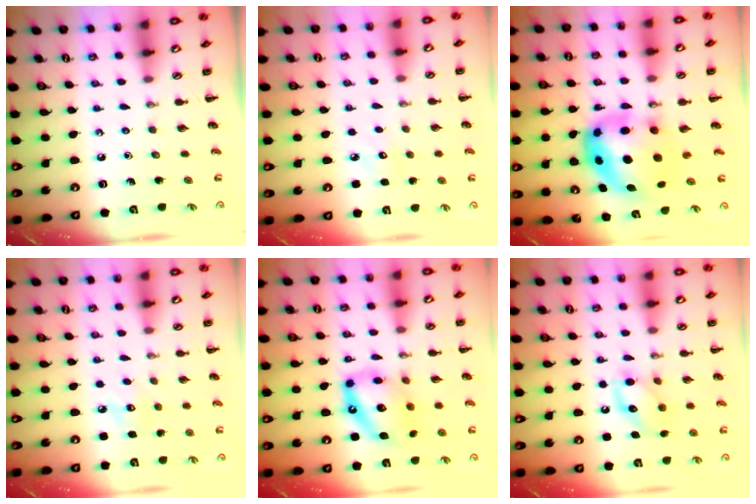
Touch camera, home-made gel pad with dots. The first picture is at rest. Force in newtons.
{"total": 5.7, "press": 5.4, "slide": 1.7}
{"total": 8.6, "press": 8.2, "slide": 2.5}
{"total": 6.8, "press": 6.6, "slide": 1.8}
{"total": 12.5, "press": 12.0, "slide": 3.4}
{"total": 12.0, "press": 11.9, "slide": 1.2}